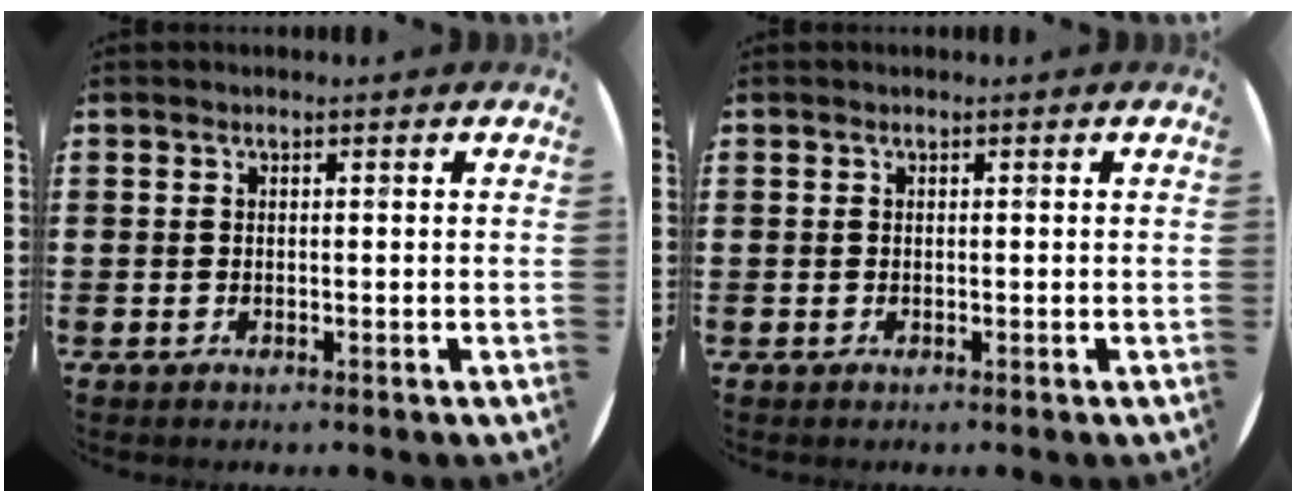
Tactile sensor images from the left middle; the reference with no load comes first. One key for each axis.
{"total": 0.0}